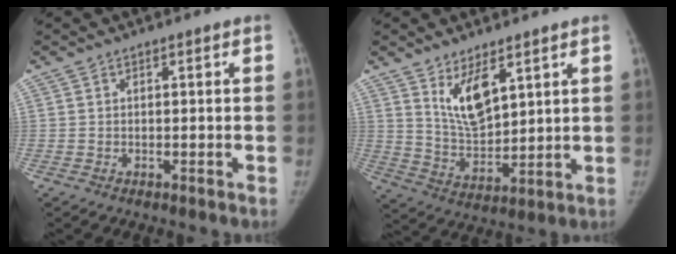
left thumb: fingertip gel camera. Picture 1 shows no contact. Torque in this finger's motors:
{"motor_torque": [0.52, 0.57, 0.80, -1.05, 0.06]}